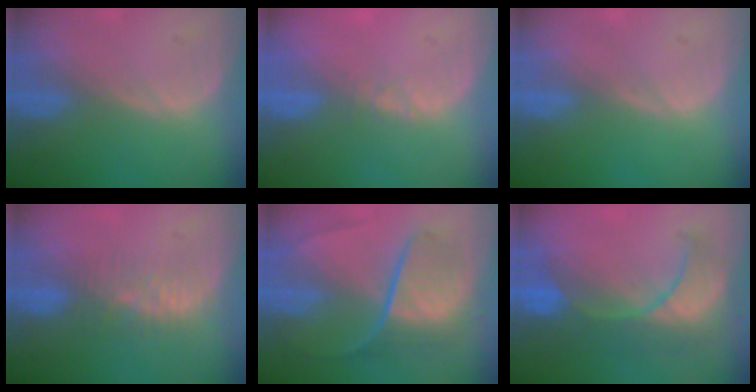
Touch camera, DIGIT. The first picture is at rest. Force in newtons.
{"total": 0.9, "press": 0.8, "slide": 0.5}
{"total": 0.0}
{"total": 4.6, "press": 4.0, "slide": 2.4}
{"total": 9.3, "press": 7.8, "slide": 5.2}
{"total": 8.5, "press": 8.4, "slide": 1.7}